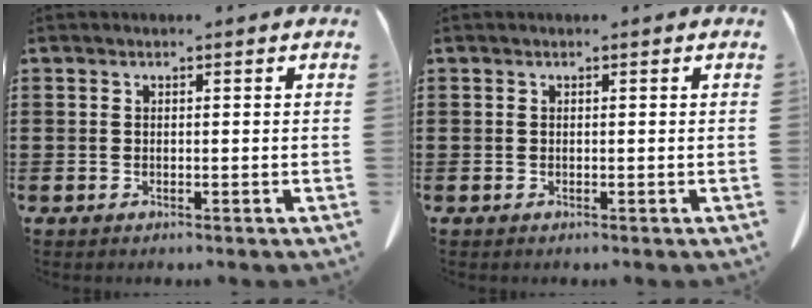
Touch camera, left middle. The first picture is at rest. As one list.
[{"total": 0.0}]